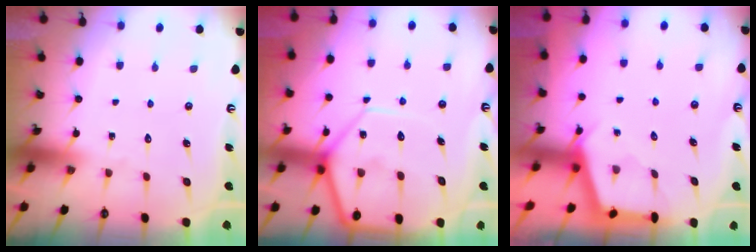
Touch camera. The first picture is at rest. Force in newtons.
{"total": 12.4, "press": 12.3, "slide": 1.2}
{"total": 2.8, "press": 2.8, "slide": 0.3}